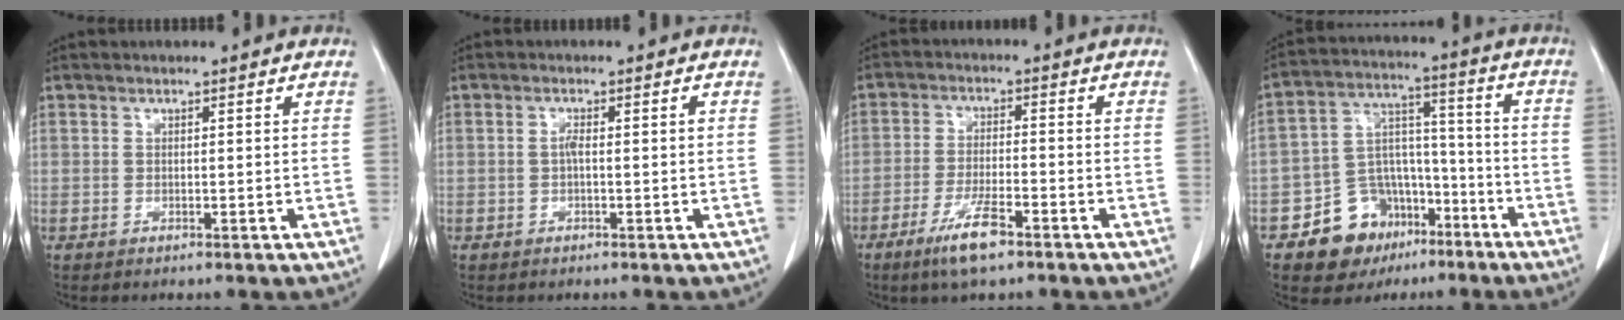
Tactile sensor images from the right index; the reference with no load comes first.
{"total": 1.7, "force": [-0.2, 0.3, 1.6], "torque": [-0.031, 0.003, -0.004]}
{"total": 6.7, "force": [-4.4, 1.2, 5.0], "torque": [-0.101, -0.008, -0.077]}
{"total": 12.6, "force": [-7.2, 9.2, 4.8], "torque": [-0.078, 0.052, -0.106]}